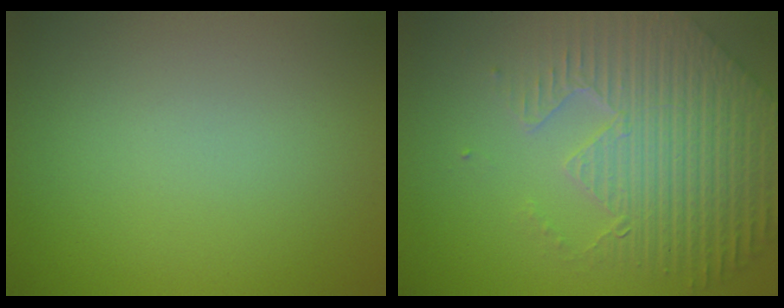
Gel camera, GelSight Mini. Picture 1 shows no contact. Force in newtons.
{"total": 7.6, "press": 5.7, "slide": 5.0}